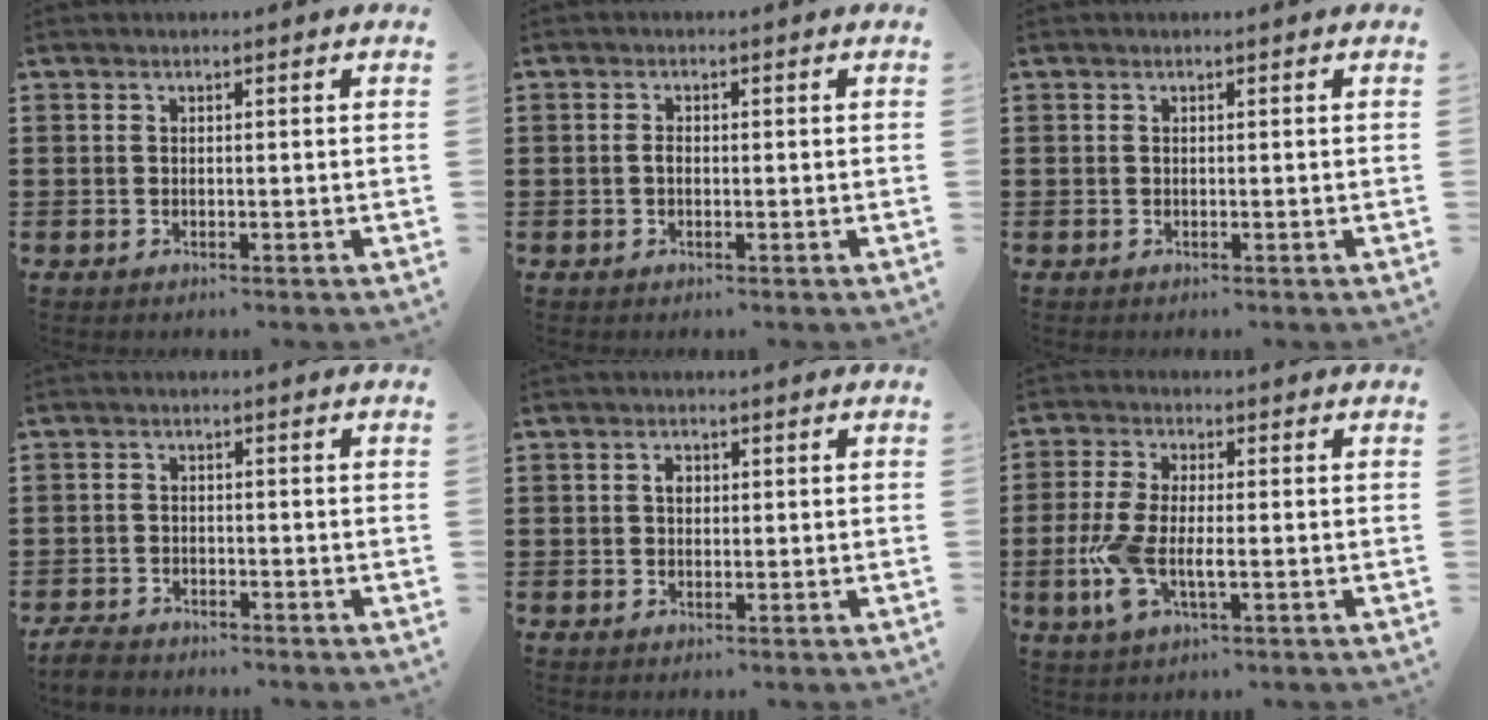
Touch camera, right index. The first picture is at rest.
{"total": 1.2, "force": [-0.2, 0.6, 1.1], "torque": [-0.022, -0.001, -0.003]}
{"total": 0.0}
{"total": 2.6, "force": [-2.5, 0.4, 0.5], "torque": [-0.020, -0.002, -0.054]}
{"total": 1.4, "force": [0.3, 0.9, 1.1], "torque": [-0.023, 0.005, 0.005]}
{"total": 6.9, "force": [-1.8, 2.8, 6.1], "torque": [-0.152, -0.013, -0.039]}